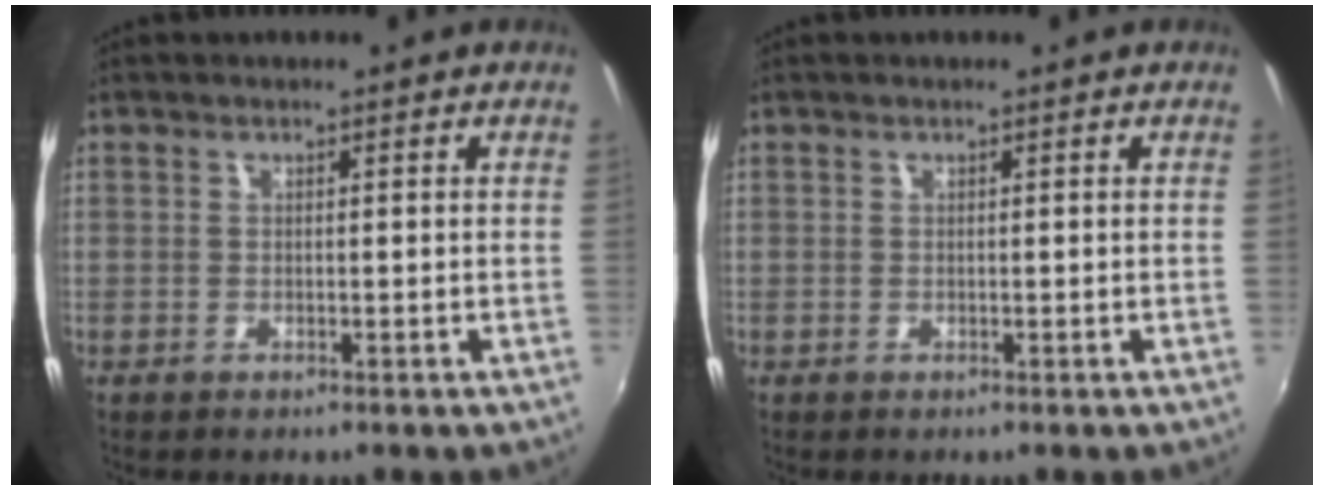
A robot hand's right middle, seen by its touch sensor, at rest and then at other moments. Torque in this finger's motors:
{"motor_torque": [0.00, 0.00, 0.00, 0.01]}